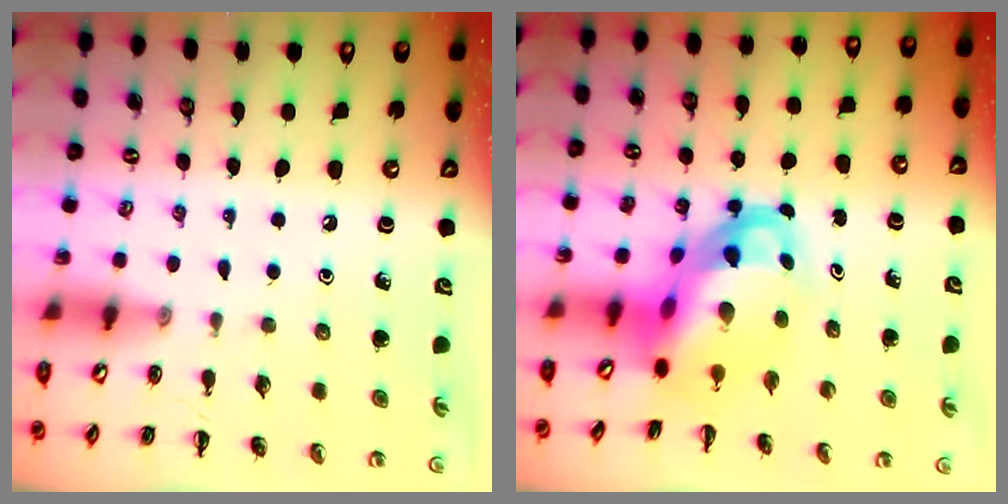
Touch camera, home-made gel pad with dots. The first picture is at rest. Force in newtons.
{"total": 8.0, "press": 7.7, "slide": 2.0}